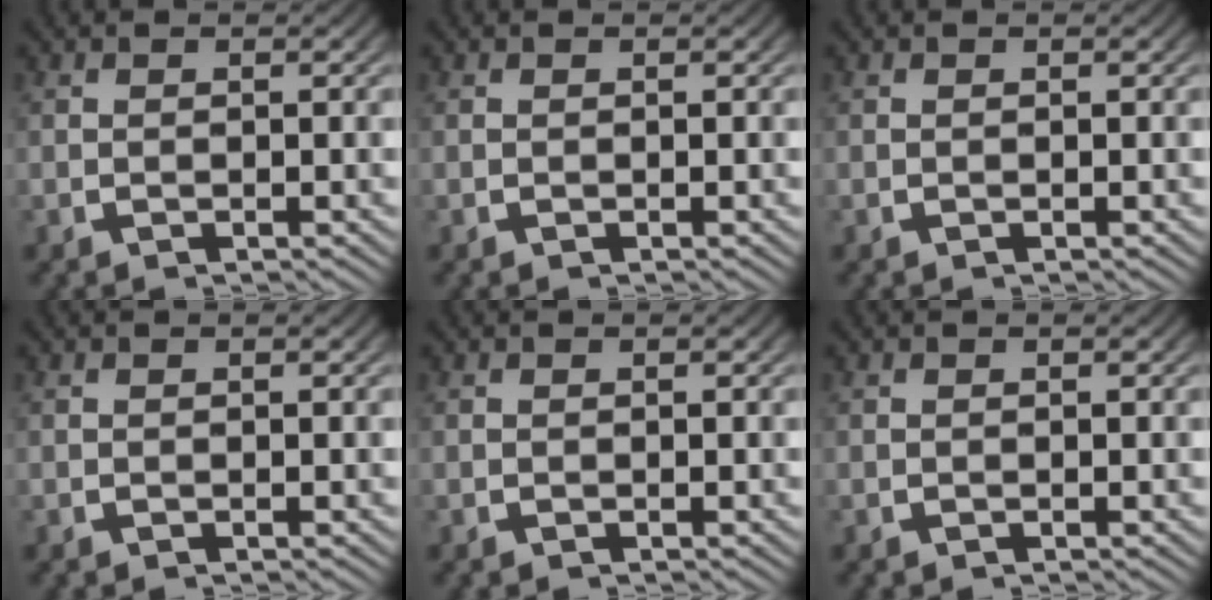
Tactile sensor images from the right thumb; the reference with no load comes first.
{"total": 0.0}
{"total": 0.0}
{"total": 0.0}
{"total": 0.0}
{"total": 0.0}